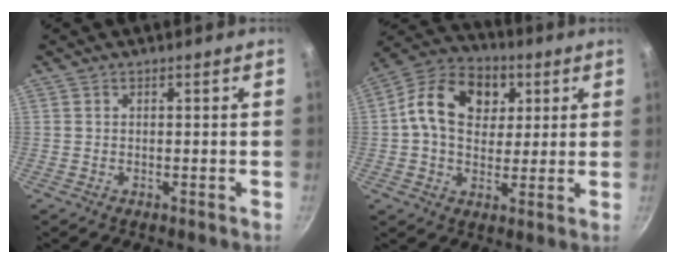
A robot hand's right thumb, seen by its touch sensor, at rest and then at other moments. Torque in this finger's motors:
{"motor_torque": [0.27, 0.47, 1.29, 0.20, 0.09]}